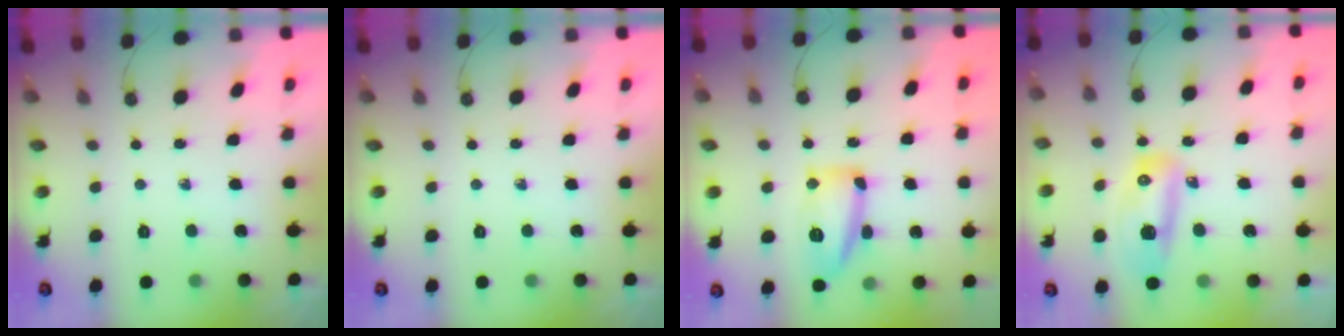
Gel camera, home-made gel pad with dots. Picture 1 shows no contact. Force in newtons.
{"total": 0.0}
{"total": 13.7, "press": 13.7, "slide": 1.1}
{"total": 17.5, "press": 13.2, "slide": 11.5}